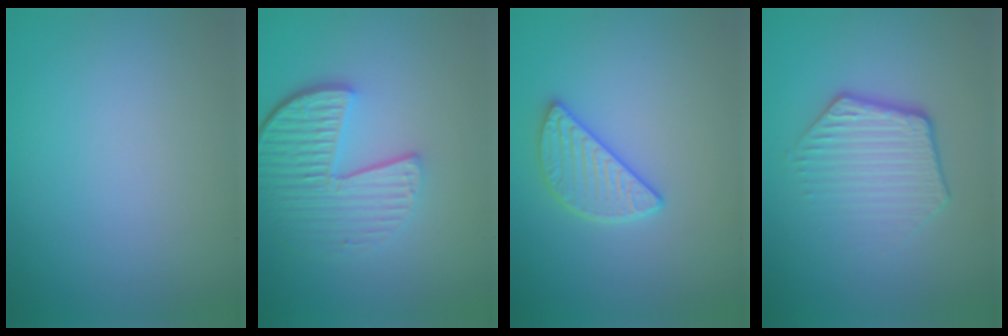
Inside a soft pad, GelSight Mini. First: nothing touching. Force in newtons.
{"total": 5.7, "press": 4.2, "slide": 3.9}
{"total": 2.9, "press": 2.6, "slide": 1.1}
{"total": 4.2, "press": 3.1, "slide": 2.8}